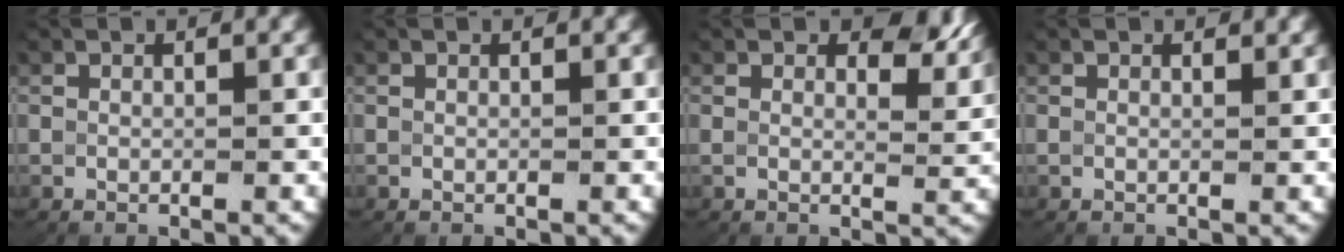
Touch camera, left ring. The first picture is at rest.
{"total": 0.0}
{"total": 3.4, "force": [2.2, 1.2, 2.3], "torque": [-0.033, -0.010, 0.032]}
{"total": 0.6, "force": [0.6, -0.1, 0.2], "torque": [-0.003, -0.004, 0.009]}